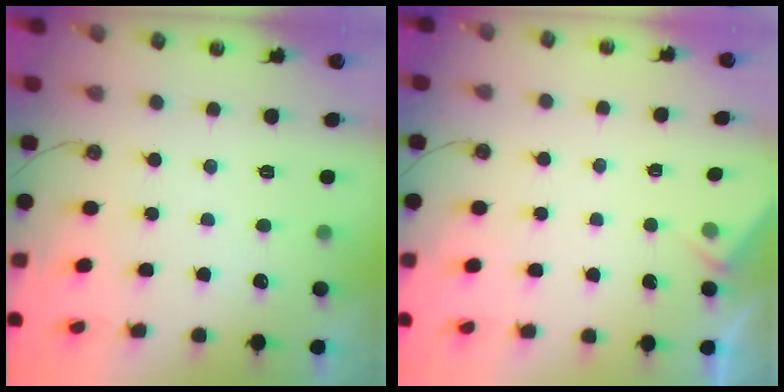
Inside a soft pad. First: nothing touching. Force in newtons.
{"total": 2.8, "press": 2.7, "slide": 0.4}